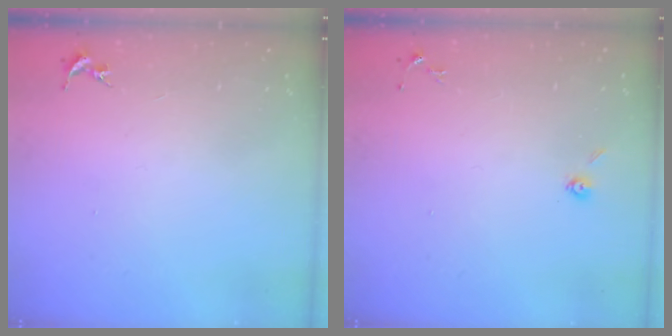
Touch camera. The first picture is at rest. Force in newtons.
{"total": 3.9, "press": 3.8, "slide": 0.9}